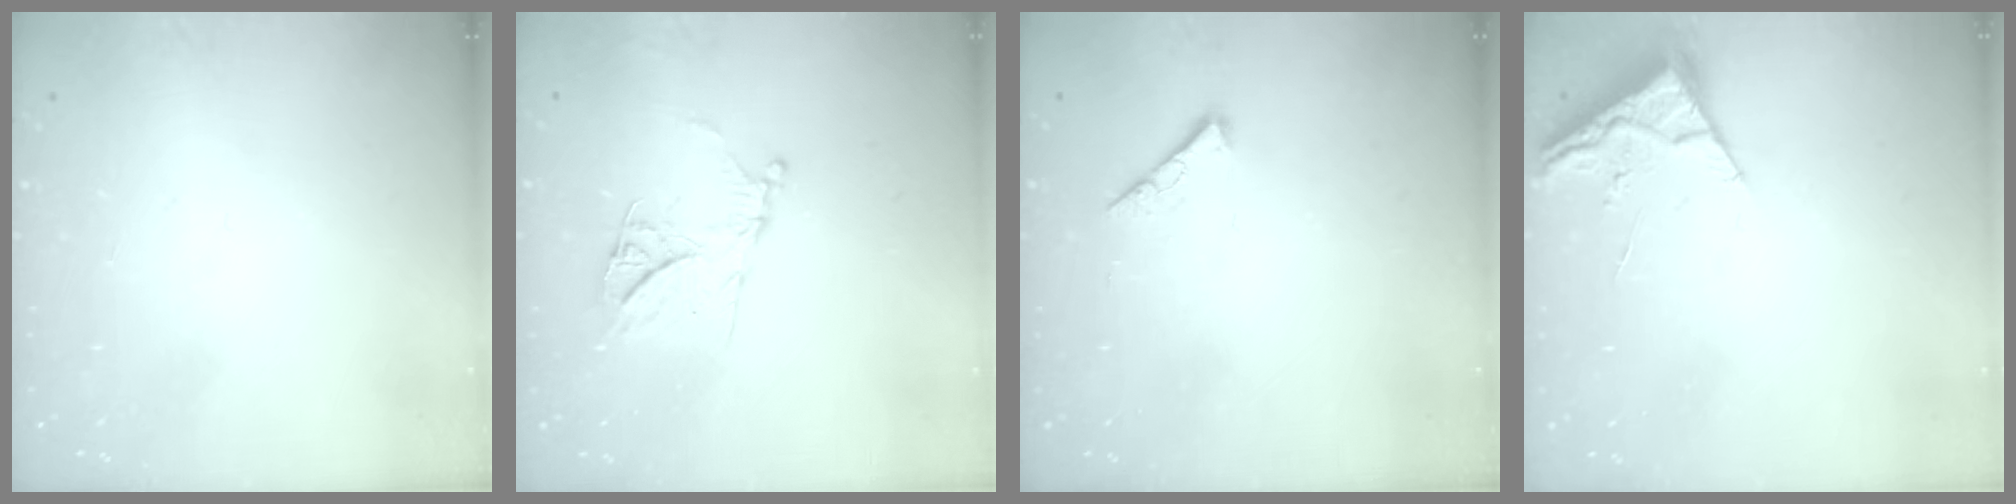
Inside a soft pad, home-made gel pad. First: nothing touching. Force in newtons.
{"total": 12.7, "press": 12.6, "slide": 1.4}
{"total": 4.3, "press": 4.3, "slide": 0.5}
{"total": 3.7, "press": 3.6, "slide": 0.5}